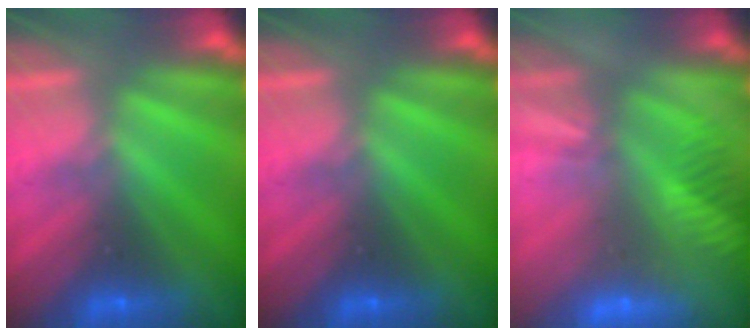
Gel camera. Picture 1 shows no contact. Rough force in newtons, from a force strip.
{"total": 0.0}
{"total": 12.7}